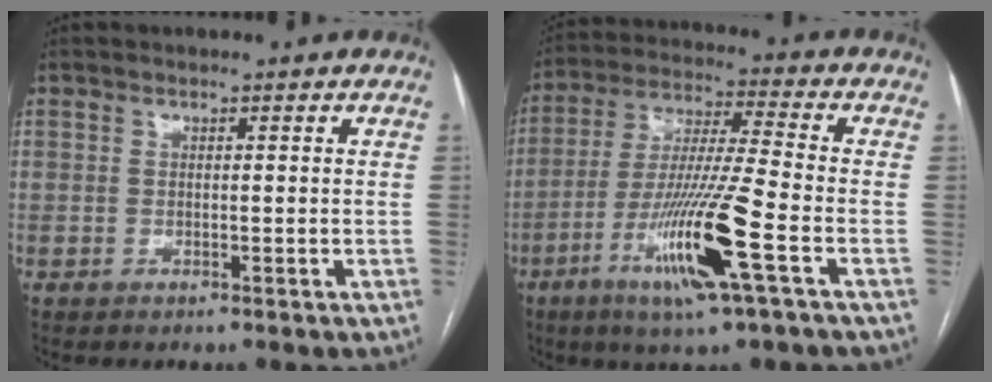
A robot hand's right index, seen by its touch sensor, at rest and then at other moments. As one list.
[{"total": 14.9, "force": [-6.0, -0.3, 13.6], "torque": [-0.274, -0.020, -0.113]}]